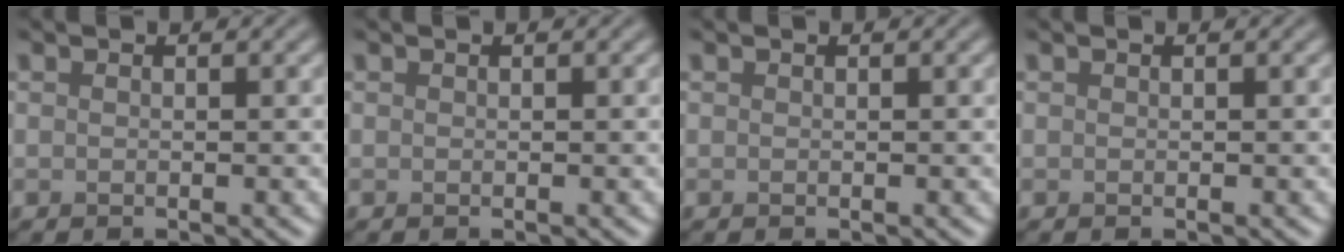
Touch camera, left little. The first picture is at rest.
{"total": 0.0}
{"total": 0.0}
{"total": 0.0}